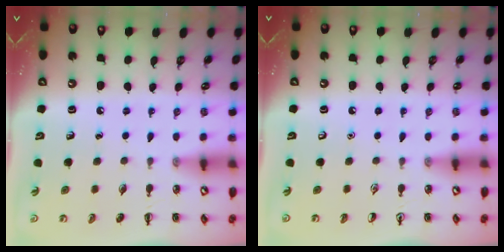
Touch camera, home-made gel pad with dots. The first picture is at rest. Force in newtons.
{"total": 0.0}